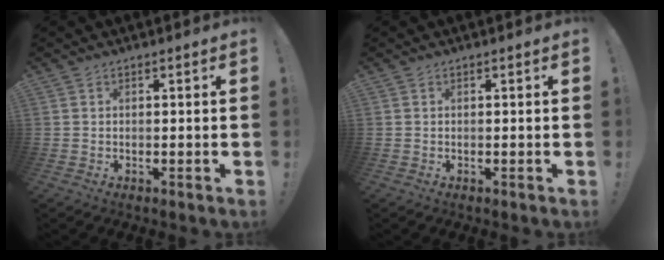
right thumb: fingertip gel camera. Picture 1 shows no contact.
{"total": 0.0}